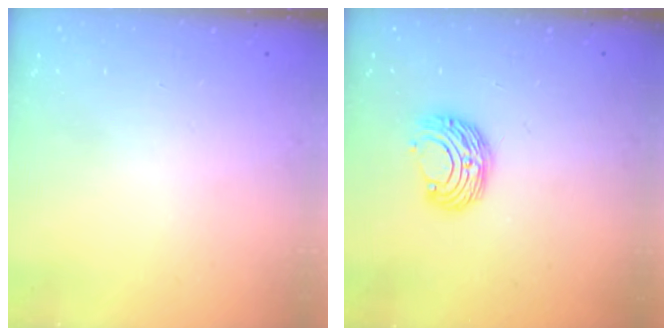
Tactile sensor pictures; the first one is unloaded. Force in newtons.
{"total": 9.0, "press": 9.0, "slide": 0.4}